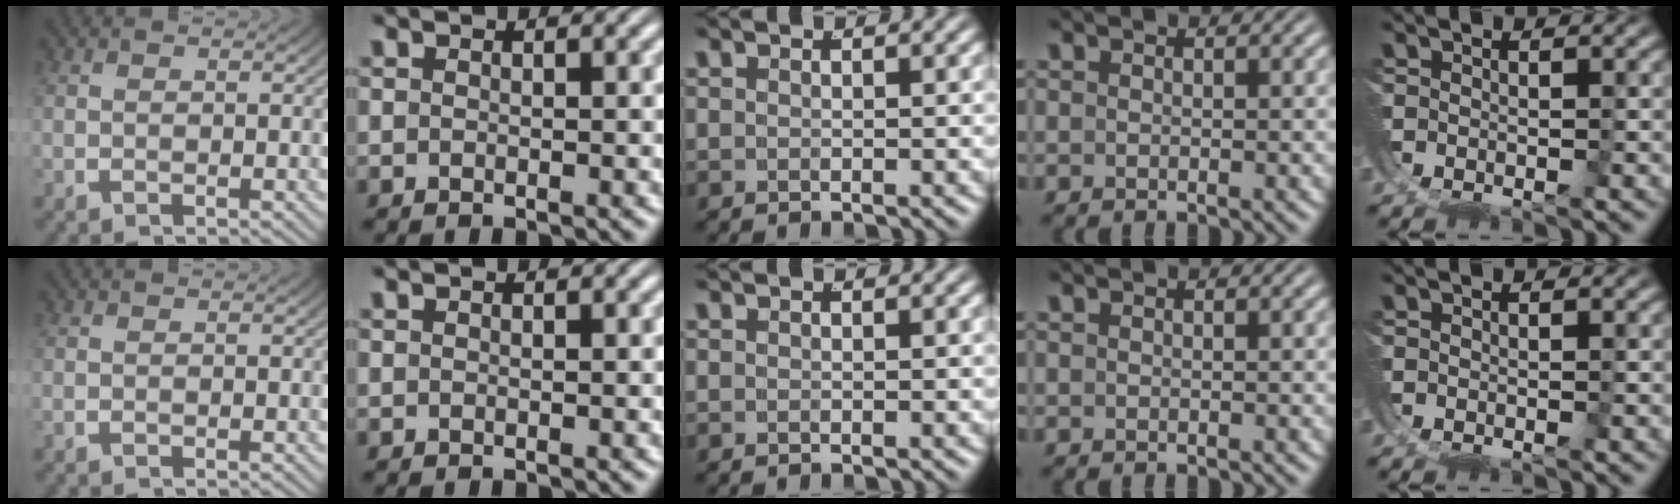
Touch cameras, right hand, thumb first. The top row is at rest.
{}